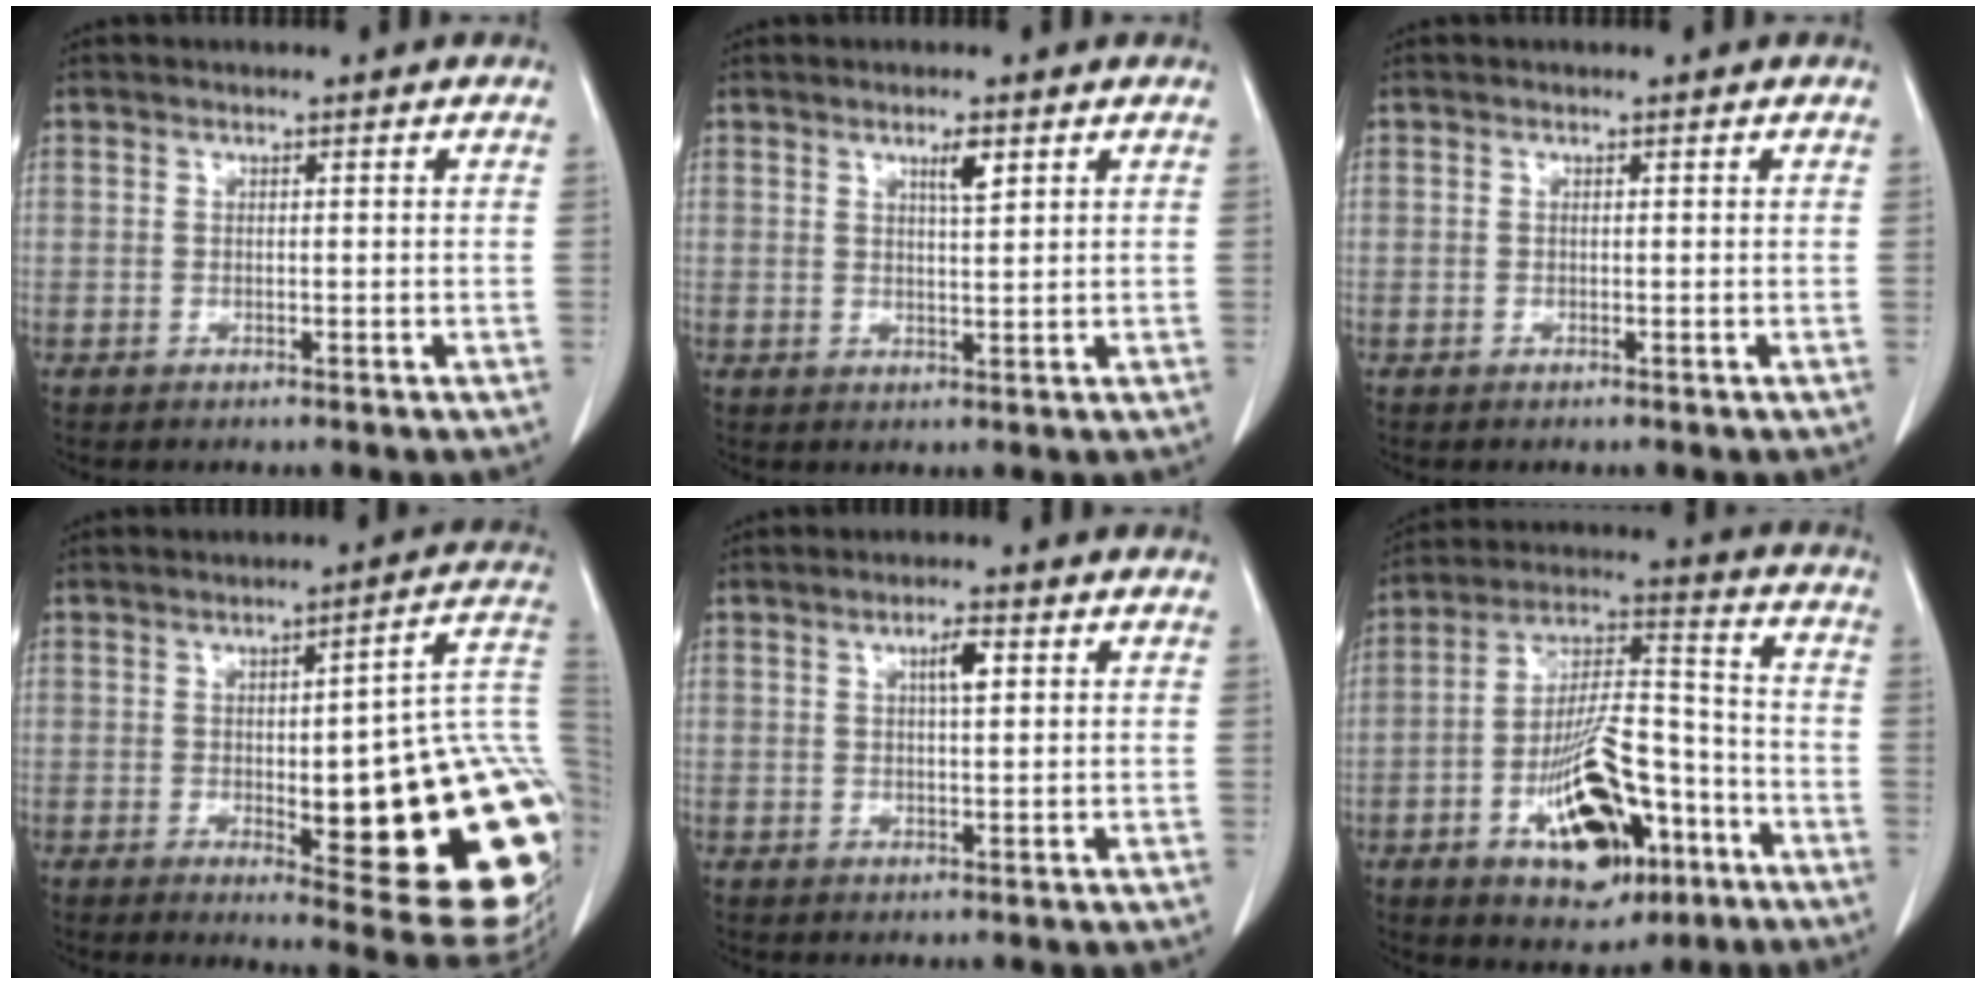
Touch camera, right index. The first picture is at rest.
{"total": 2.8, "force": [1.5, 0.3, 2.3], "torque": [-0.041, -0.003, 0.027]}
{"total": 0.0}
{"total": 26.1, "force": [-3.3, 5.2, 25.3], "torque": [-0.218, 0.011, -0.029]}
{"total": 3.0, "force": [1.1, 0.5, 2.8], "torque": [-0.048, 0.000, 0.018]}
{"total": 18.0, "force": [-7.5, 7.3, 14.6], "torque": [-0.254, 0.013, -0.110]}